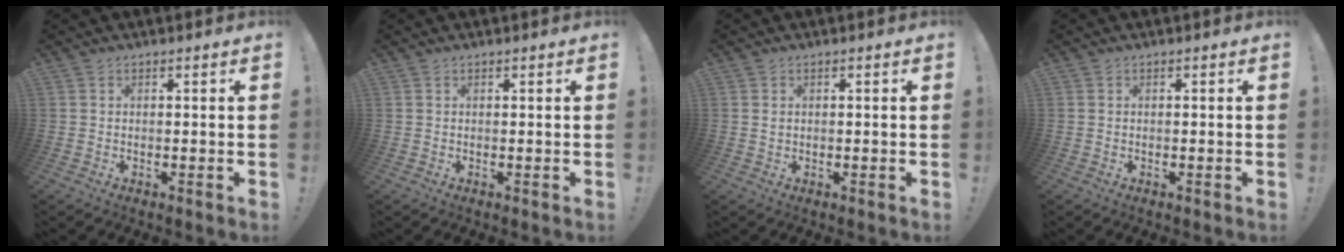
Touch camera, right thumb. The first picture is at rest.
{"total": 0.0}
{"total": 0.8, "force": [0.5, 0.6, 0.2], "torque": [-0.004, 0.003, 0.009]}
{"total": 0.0}